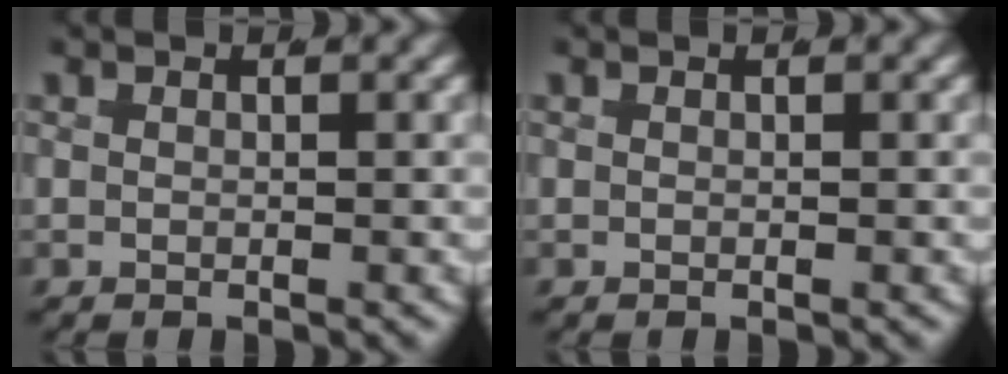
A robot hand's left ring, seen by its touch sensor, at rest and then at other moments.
{"total": 0.0}